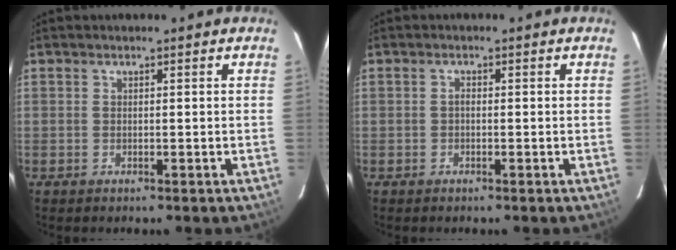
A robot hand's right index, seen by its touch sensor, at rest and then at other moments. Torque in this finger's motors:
{"motor_torque": [0.15, -0.04, 0.18, 0.03]}